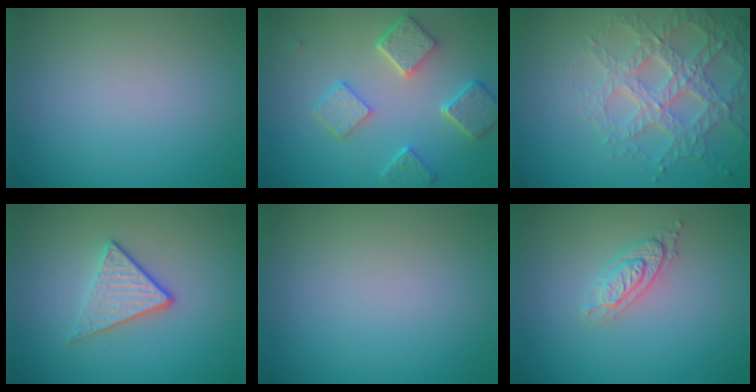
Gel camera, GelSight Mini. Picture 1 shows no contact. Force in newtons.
{"total": 5.2, "press": 4.1, "slide": 3.2}
{"total": 4.6, "press": 4.4, "slide": 1.4}
{"total": 3.2, "press": 2.5, "slide": 2.1}
{"total": 0.0}
{"total": 2.1, "press": 2.1, "slide": 0.4}